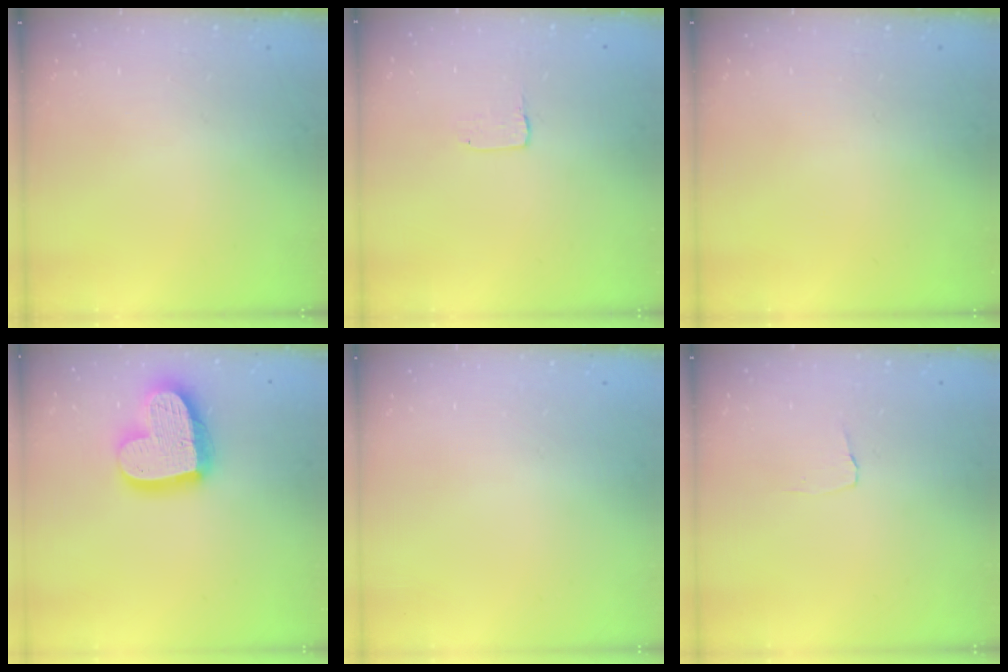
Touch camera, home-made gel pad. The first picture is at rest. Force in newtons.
{"total": 1.3, "press": 1.2, "slide": 0.1}
{"total": 0.0}
{"total": 19.9, "press": 19.9, "slide": 1.6}
{"total": 0.0}
{"total": 2.9, "press": 2.8, "slide": 0.3}